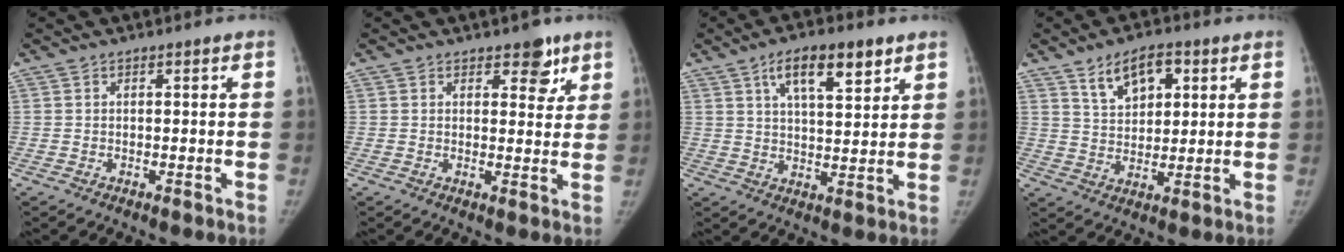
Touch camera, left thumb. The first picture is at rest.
{"total": 5.0, "force": [3.0, 2.7, 2.8], "torque": [-0.003, -0.015, 0.037]}
{"total": 10.5, "force": [5.7, 3.9, 7.8], "torque": [-0.108, -0.022, 0.094]}
{"total": 8.6, "force": [4.3, 4.9, 5.6], "torque": [-0.065, -0.016, 0.077]}